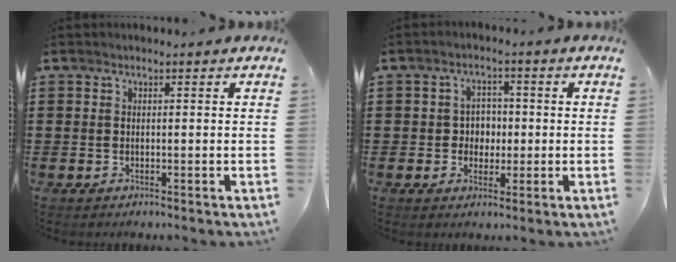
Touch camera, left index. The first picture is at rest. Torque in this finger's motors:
{"motor_torque": [0.03, 0.03, 0.01, 0.01]}